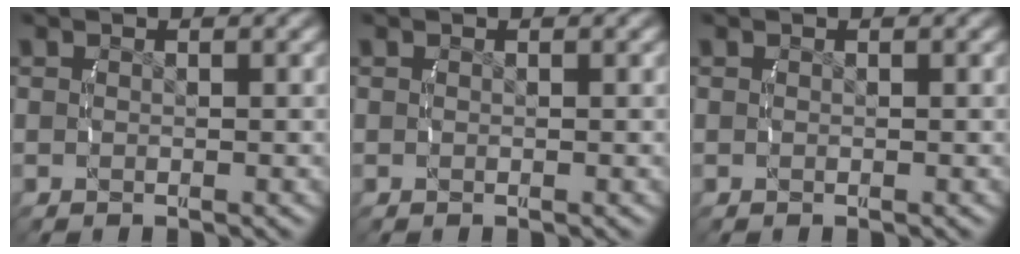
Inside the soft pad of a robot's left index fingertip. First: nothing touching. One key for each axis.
{"total": 0.0}
{"total": 0.0}